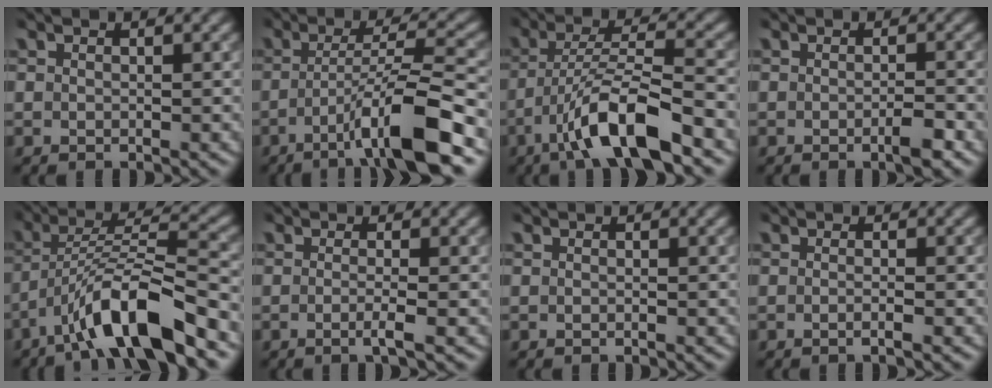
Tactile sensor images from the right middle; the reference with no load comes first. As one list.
[{"total": 8.6, "force": [-3.8, 1.3, 7.6], "torque": [-0.113, 0.014, -0.071]}, {"total": 8.7, "force": [-4.9, 1.8, 7.0], "torque": [-0.118, 0.009, -0.090]}, {"total": 1.9, "force": [-0.8, 0.2, 1.7], "torque": [-0.024, -0.001, -0.013]}, {"total": 9.6, "force": [-5.8, 2.0, 7.4], "torque": [-0.120, 0.015, -0.103]}, {"total": 2.0, "force": [-0.4, 0.5, 1.9], "torque": [-0.027, -0.005, -0.015]}, {"total": 0.0}, {"total": 1.4, "force": [-0.4, 0.4, 1.3], "torque": [-0.013, -0.005, -0.013]}]